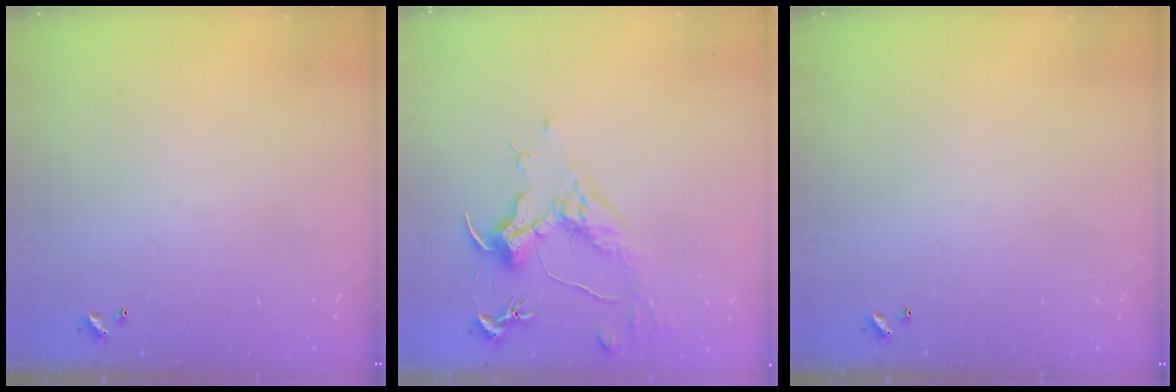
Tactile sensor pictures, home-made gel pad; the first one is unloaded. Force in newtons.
{"total": 1.5, "press": 1.3, "slide": 0.8}
{"total": 0.0}